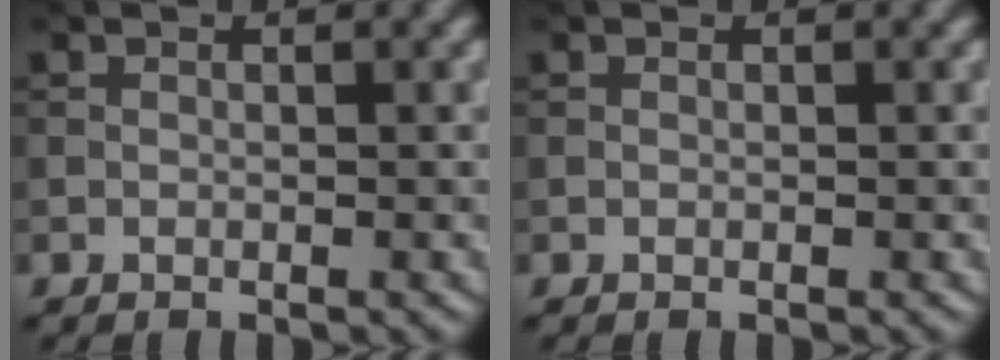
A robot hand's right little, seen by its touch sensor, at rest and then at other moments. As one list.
[{"total": 0.0}]